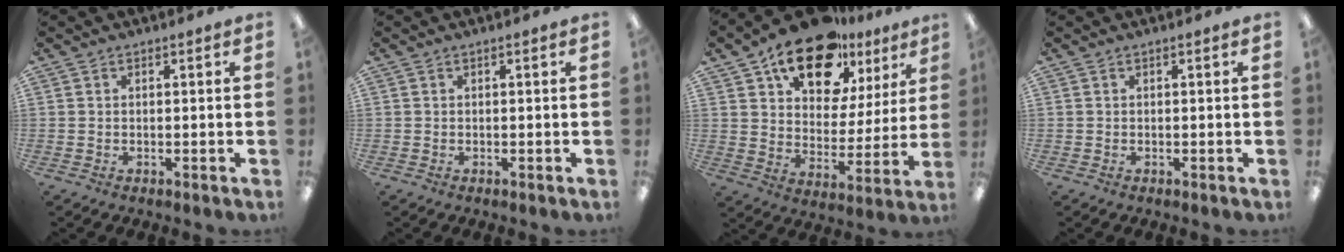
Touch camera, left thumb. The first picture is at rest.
{"total": 0.0}
{"total": 19.3, "force": [13.9, 9.4, 9.5], "torque": [-0.154, -0.083, 0.242]}
{"total": 0.0}